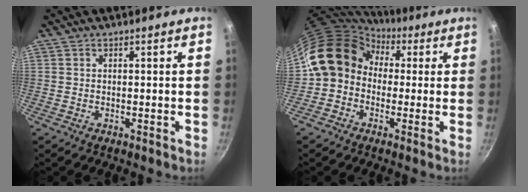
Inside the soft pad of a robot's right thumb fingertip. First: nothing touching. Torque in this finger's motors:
{"motor_torque": [-0.26, 1.14, 0.98, -0.76, 0.45]}